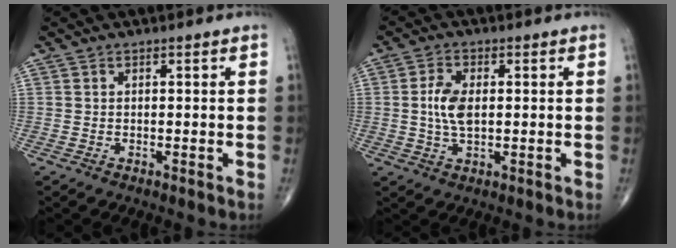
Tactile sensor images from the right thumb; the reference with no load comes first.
{"total": 5.8, "force": [0.3, 3.0, 4.9], "torque": [-0.102, 0.001, 0.003]}